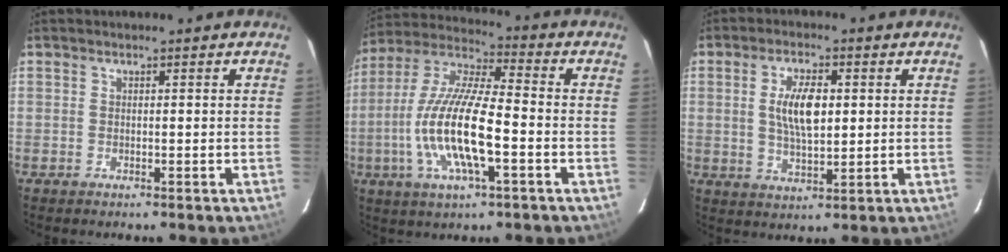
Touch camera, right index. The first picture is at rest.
{"total": 16.8, "force": [-4.4, 4.3, 15.7], "torque": [-0.315, -0.010, -0.086]}
{"total": 8.0, "force": [1.3, 3.5, 7.1], "torque": [-0.132, 0.004, 0.026]}